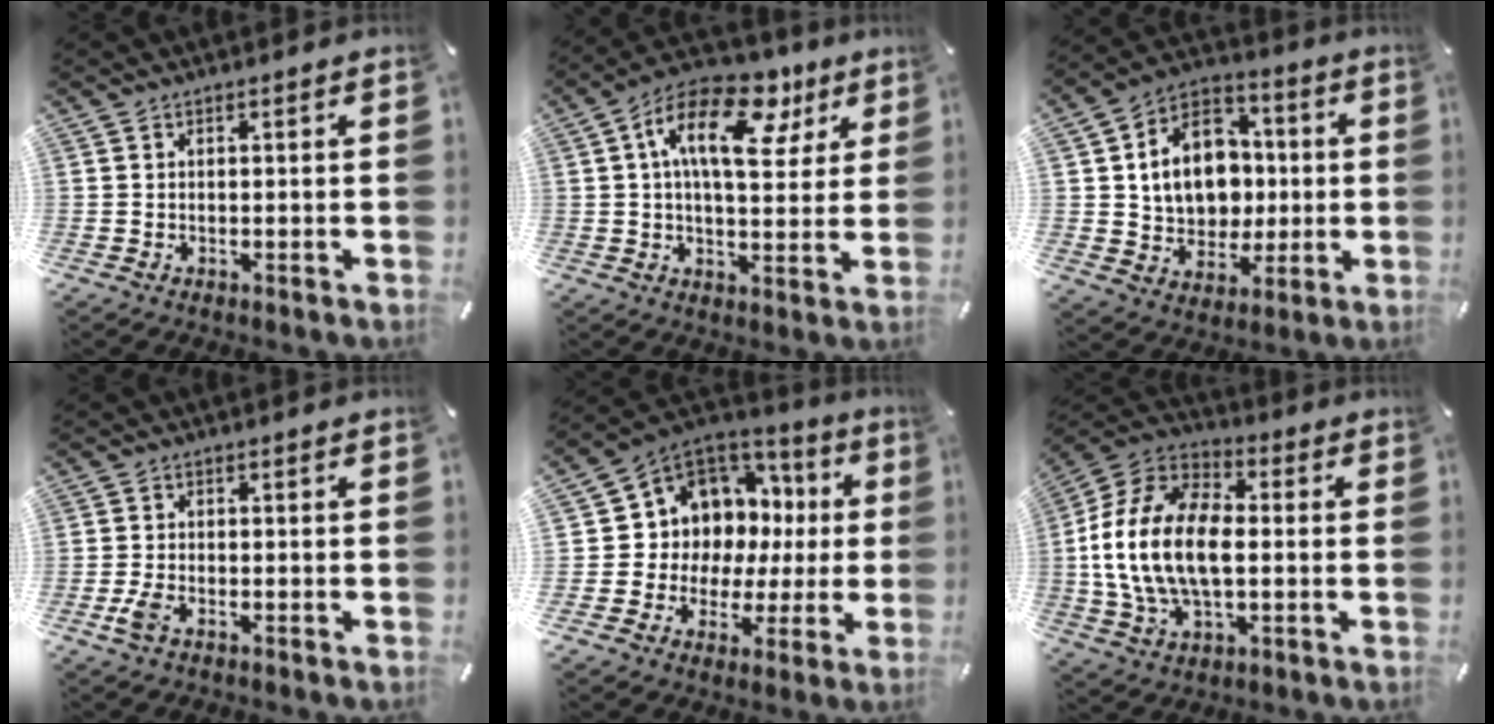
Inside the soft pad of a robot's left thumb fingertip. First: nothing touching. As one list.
[{"total": 18.0, "force": [7.2, 9.3, 13.7], "torque": [-0.224, -0.022, 0.117]}, {"total": 15.2, "force": [0.4, 12.8, 8.1], "torque": [-0.153, 0.012, 0.018]}, {"total": 3.2, "force": [-1.6, 1.6, 2.3], "torque": [-0.056, -0.001, -0.033]}, {"total": 9.0, "force": [3.2, 8.4, 1.2], "torque": [-0.026, -0.065, 0.071]}, {"total": 17.4, "force": [-1.2, 11.3, 13.1], "torque": [-0.301, 0.005, -0.028]}]